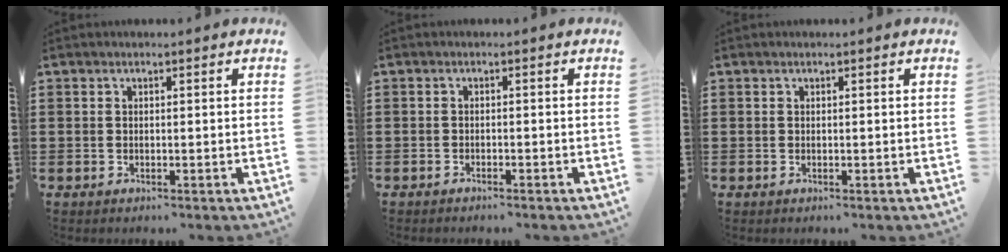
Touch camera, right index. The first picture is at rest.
{"total": 0.9, "force": [-0.9, 0.0, 0.2], "torque": [-0.006, -0.002, -0.018]}
{"total": 0.0}